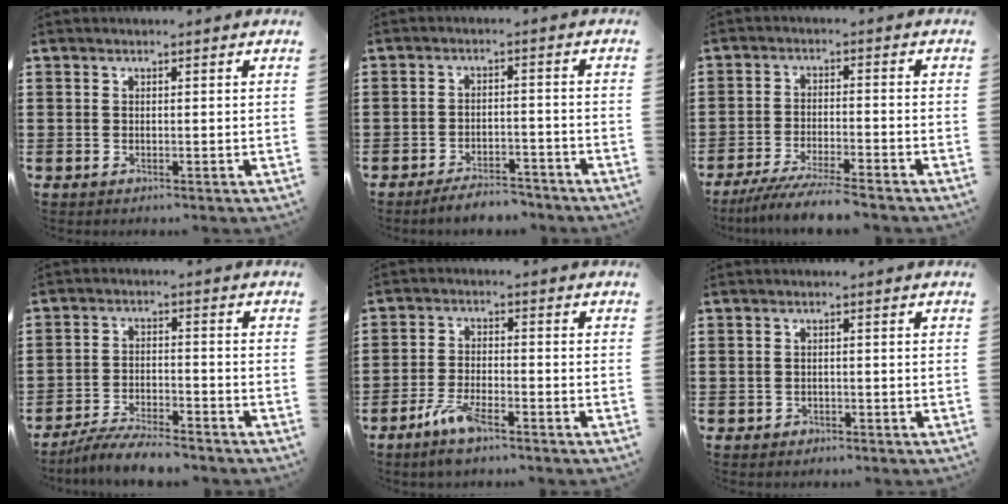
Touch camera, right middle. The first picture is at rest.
{"total": 4.2, "force": [-4.1, 0.4, 0.9], "torque": [-0.017, 0.004, -0.082]}
{"total": 5.8, "force": [-5.3, -0.2, 2.3], "torque": [-0.051, -0.018, -0.102]}
{"total": 5.7, "force": [-5.5, 0.3, 1.7], "torque": [-0.042, -0.005, -0.109]}
{"total": 5.5, "force": [-3.8, 1.5, 3.7], "torque": [-0.085, -0.002, -0.074]}
{"total": 1.0, "force": [-0.9, 0.5, 0.0], "torque": [-0.004, -0.001, -0.020]}